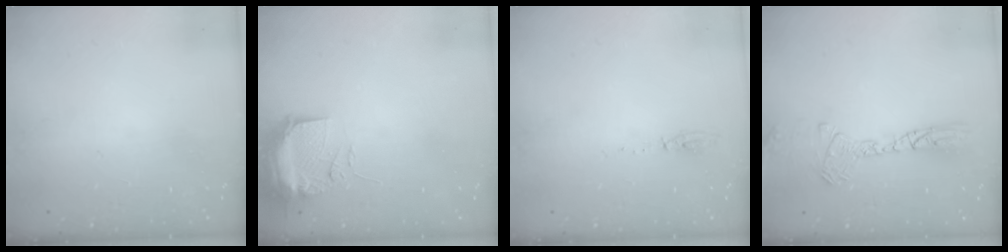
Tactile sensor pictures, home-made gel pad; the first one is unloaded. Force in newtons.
{"total": 10.0, "press": 9.9, "slide": 1.6}
{"total": 4.8, "press": 4.7, "slide": 1.0}
{"total": 13.0, "press": 12.6, "slide": 3.3}